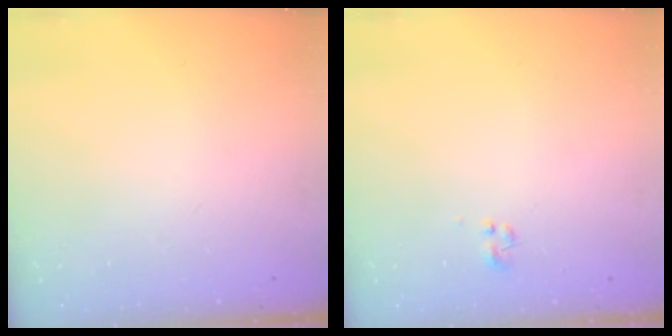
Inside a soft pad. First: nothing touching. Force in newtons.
{"total": 0.0}